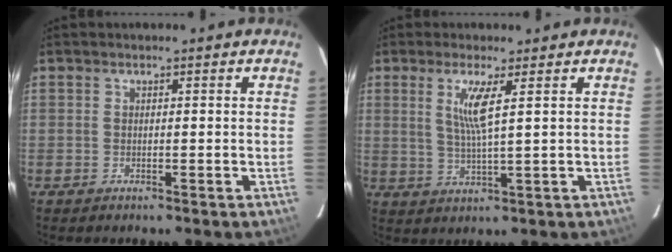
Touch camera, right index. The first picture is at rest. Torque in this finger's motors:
{"motor_torque": [0.09, 0.03, 0.37, 0.09]}